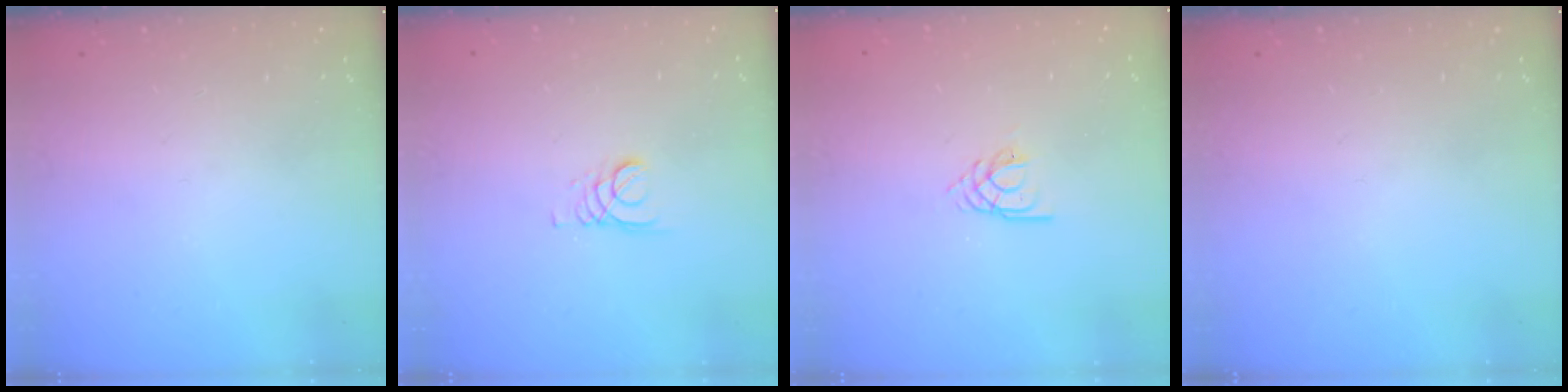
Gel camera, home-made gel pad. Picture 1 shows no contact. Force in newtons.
{"total": 2.1, "press": 2.1, "slide": 0.1}
{"total": 2.6, "press": 2.6, "slide": 0.3}
{"total": 0.0}